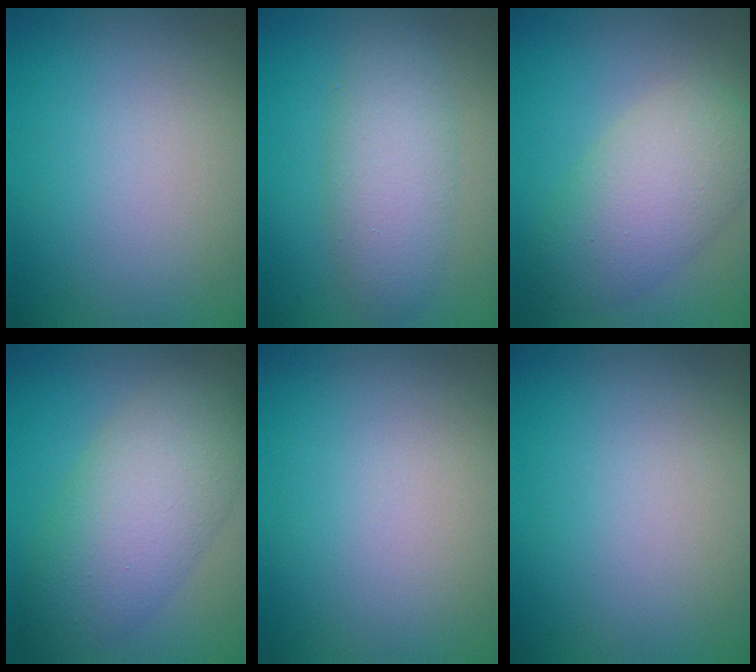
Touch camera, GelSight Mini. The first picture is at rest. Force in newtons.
{"total": 4.2, "press": 4.2, "slide": 0.2}
{"total": 5.8, "press": 5.7, "slide": 0.3}
{"total": 7.2, "press": 7.2, "slide": 0.1}
{"total": 0.0}
{"total": 0.0}